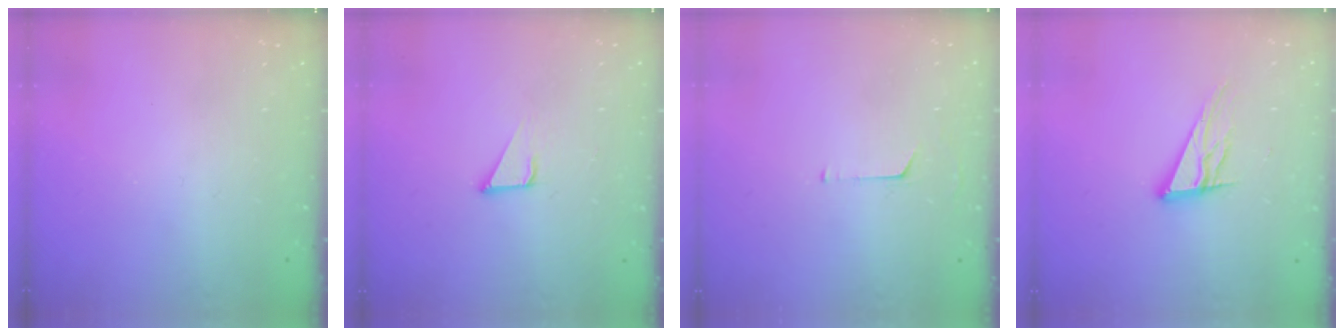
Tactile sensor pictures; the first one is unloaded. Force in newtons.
{"total": 3.2, "press": 3.2, "slide": 0.1}
{"total": 3.8, "press": 3.8, "slide": 0.3}
{"total": 11.5, "press": 11.4, "slide": 1.9}